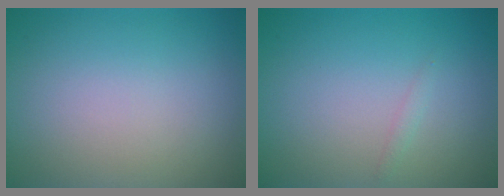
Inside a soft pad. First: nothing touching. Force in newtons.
{"total": 0.6, "press": 0.6, "slide": 0.0}